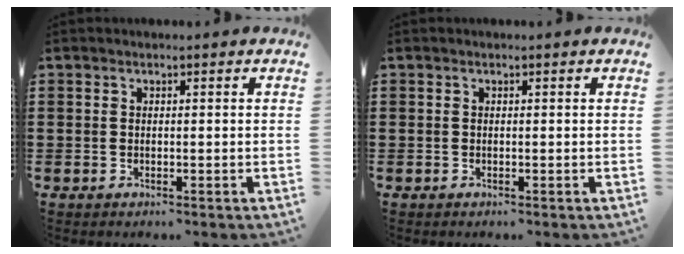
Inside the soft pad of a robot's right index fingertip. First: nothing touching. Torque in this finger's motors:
{"motor_torque": [0.17, 0.03, 0.03, 0.02]}